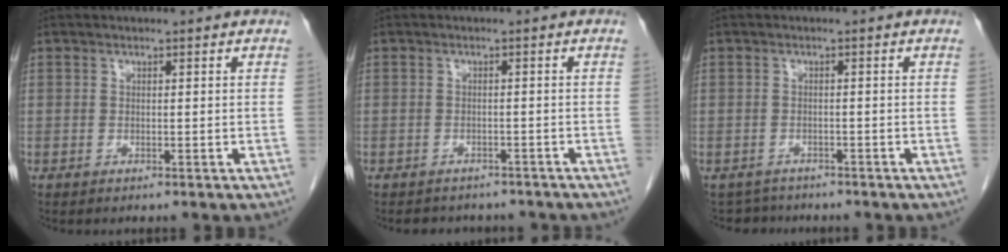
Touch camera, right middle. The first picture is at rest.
{"total": 6.8, "force": [-6.1, 2.8, 1.5], "torque": [-0.016, 0.007, -0.066]}
{"total": 3.0, "force": [-2.7, 1.2, -0.6], "torque": [0.009, -0.001, -0.044]}